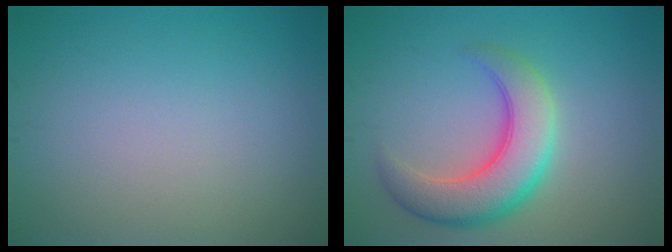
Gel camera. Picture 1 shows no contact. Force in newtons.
{"total": 6.4, "press": 6.4, "slide": 0.4}